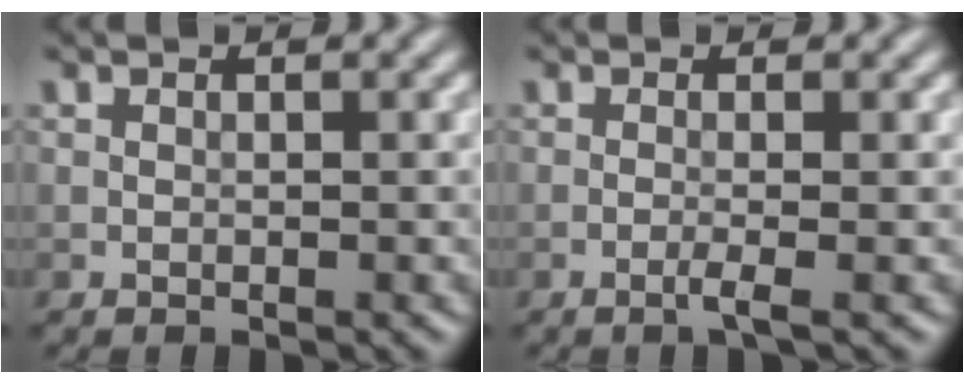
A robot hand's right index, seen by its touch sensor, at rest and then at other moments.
{"total": 1.5, "force": [-0.6, 0.2, 1.4], "torque": [-0.023, 0.000, -0.017]}